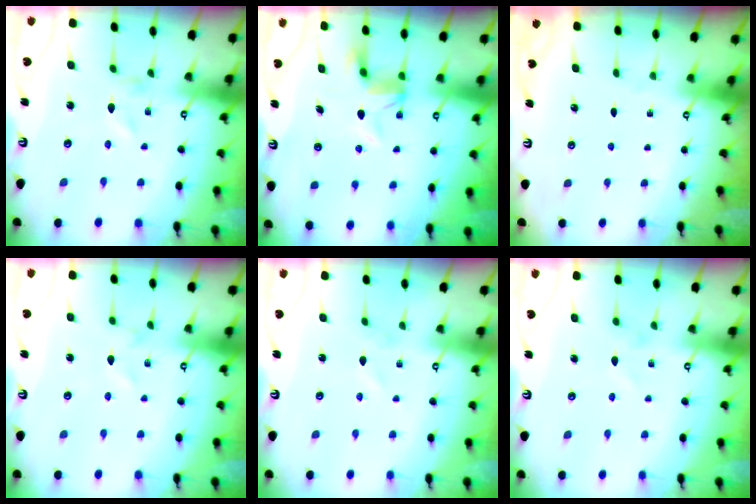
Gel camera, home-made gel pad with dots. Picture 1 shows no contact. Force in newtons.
{"total": 4.6, "press": 4.5, "slide": 0.2}
{"total": 0.0}
{"total": 0.0}
{"total": 1.0, "press": 1.0, "slide": 0.1}
{"total": 0.0}